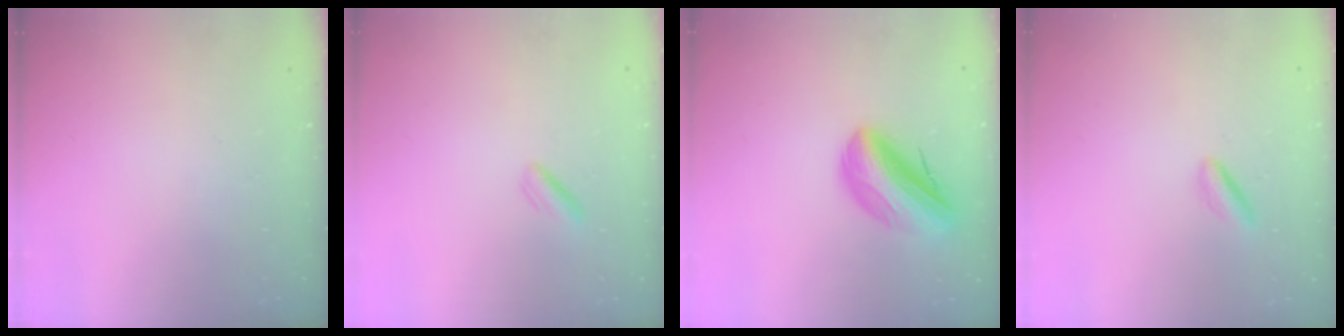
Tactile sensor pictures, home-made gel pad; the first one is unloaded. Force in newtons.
{"total": 2.0, "press": 1.9, "slide": 0.7}
{"total": 14.5, "press": 14.1, "slide": 3.4}
{"total": 2.7, "press": 2.6, "slide": 0.7}